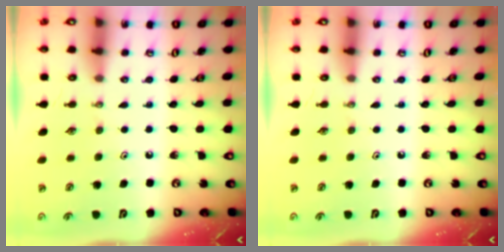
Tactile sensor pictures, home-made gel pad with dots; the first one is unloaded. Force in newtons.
{"total": 0.0}